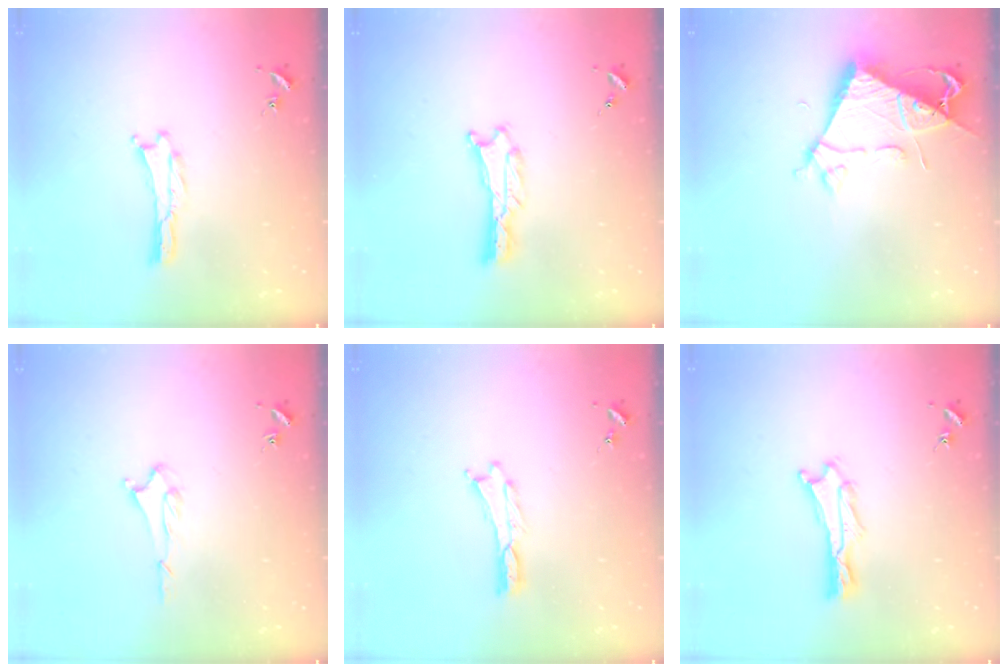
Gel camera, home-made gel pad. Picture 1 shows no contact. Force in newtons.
{"total": 0.7, "press": 0.7, "slide": 0.1}
{"total": 6.6, "press": 6.5, "slide": 0.6}
{"total": 1.7, "press": 1.6, "slide": 0.4}
{"total": 0.0}
{"total": 0.9, "press": 0.9, "slide": 0.2}